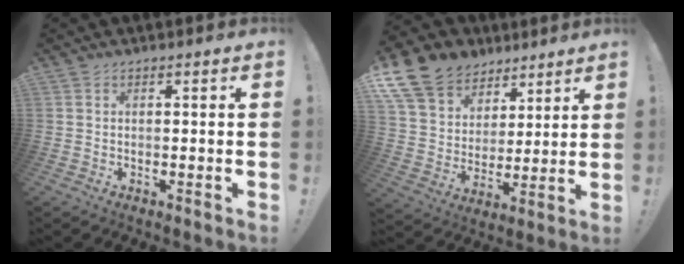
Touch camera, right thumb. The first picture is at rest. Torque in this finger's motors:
{"motor_torque": [0.40, 0.70, 0.31, 0.20, 0.08]}